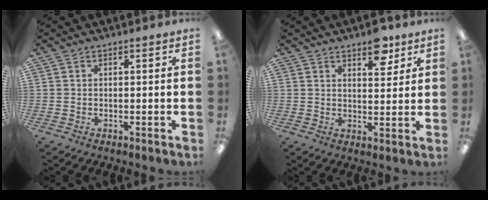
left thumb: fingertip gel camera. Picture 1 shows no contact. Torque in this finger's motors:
{"motor_torque": [-0.09, 0.01, -0.16, -0.25, 0.03]}